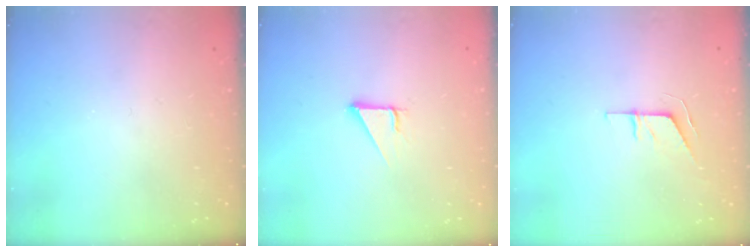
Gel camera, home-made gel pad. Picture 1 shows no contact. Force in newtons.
{"total": 2.9, "press": 2.9, "slide": 0.1}
{"total": 4.5, "press": 4.5, "slide": 0.3}